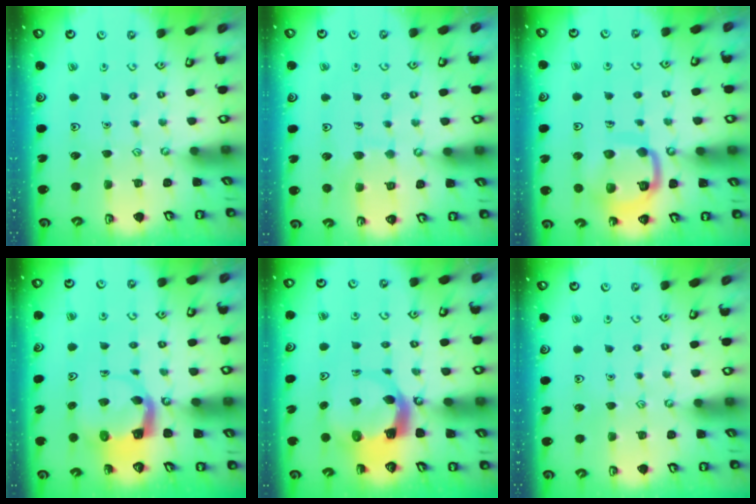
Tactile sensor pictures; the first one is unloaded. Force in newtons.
{"total": 7.9, "press": 7.9, "slide": 0.4}
{"total": 14.4, "press": 14.3, "slide": 1.5}
{"total": 4.7, "press": 4.7, "slide": 0.5}
{"total": 5.7, "press": 5.6, "slide": 1.0}
{"total": 0.0}